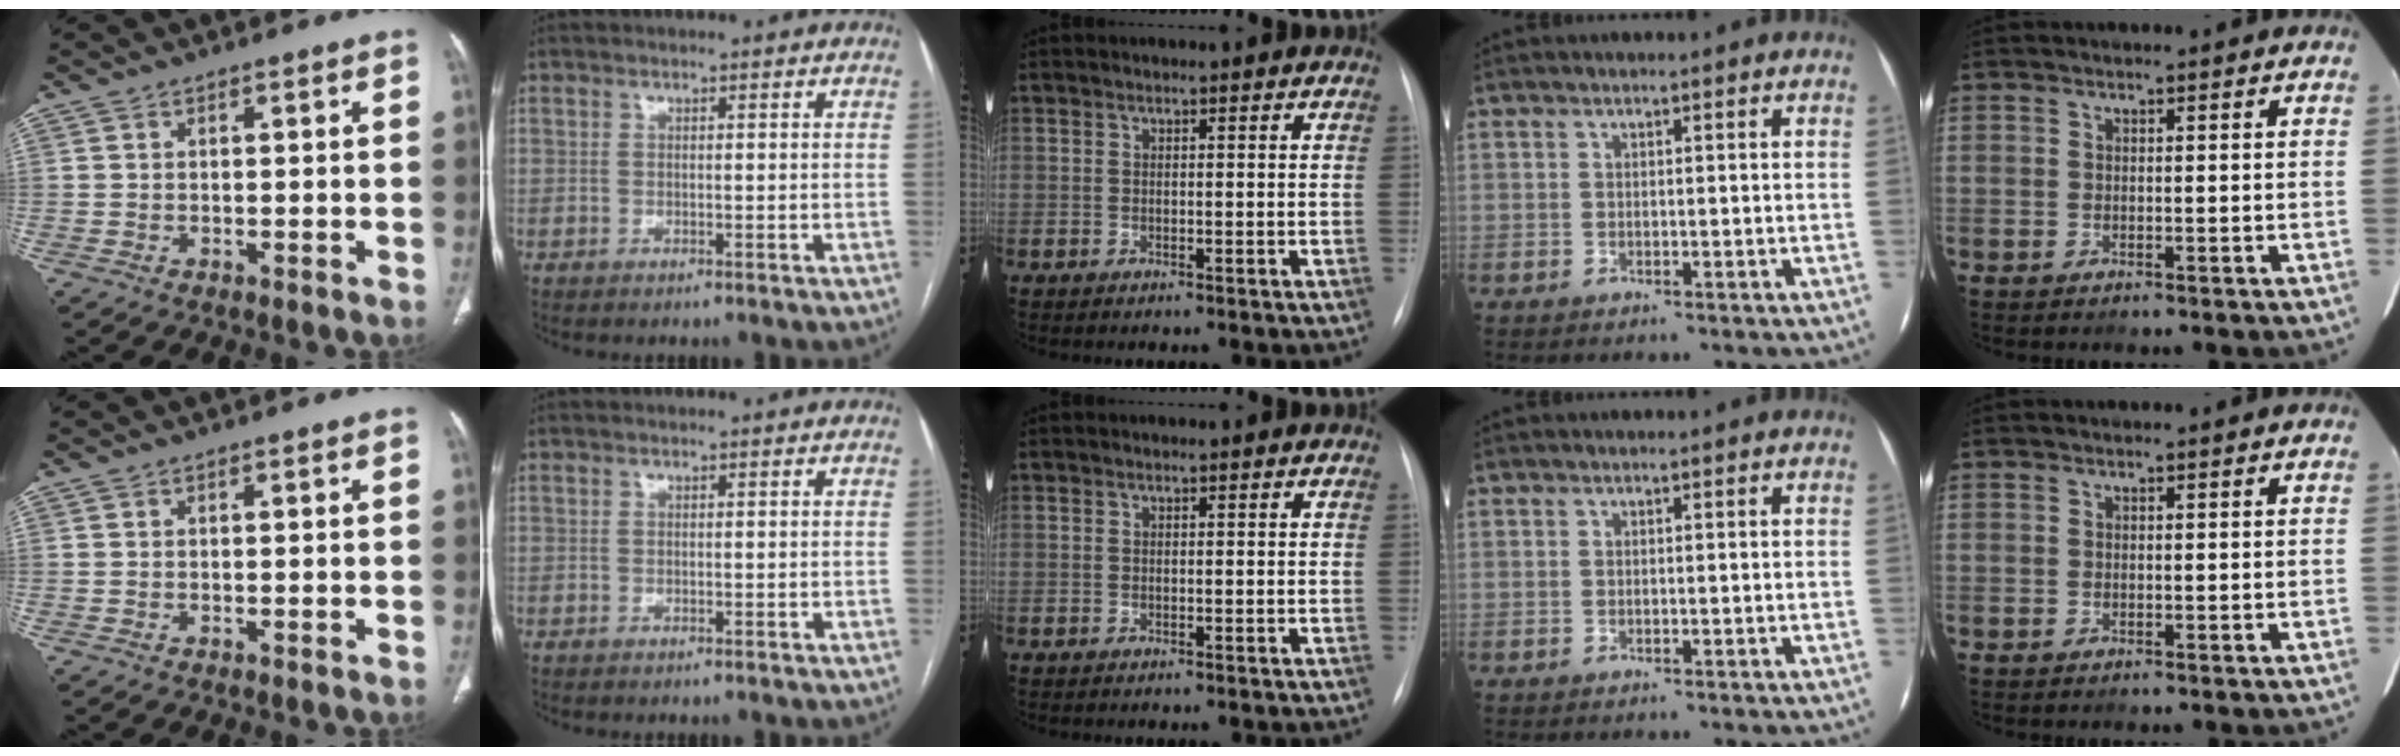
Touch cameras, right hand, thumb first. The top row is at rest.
{}